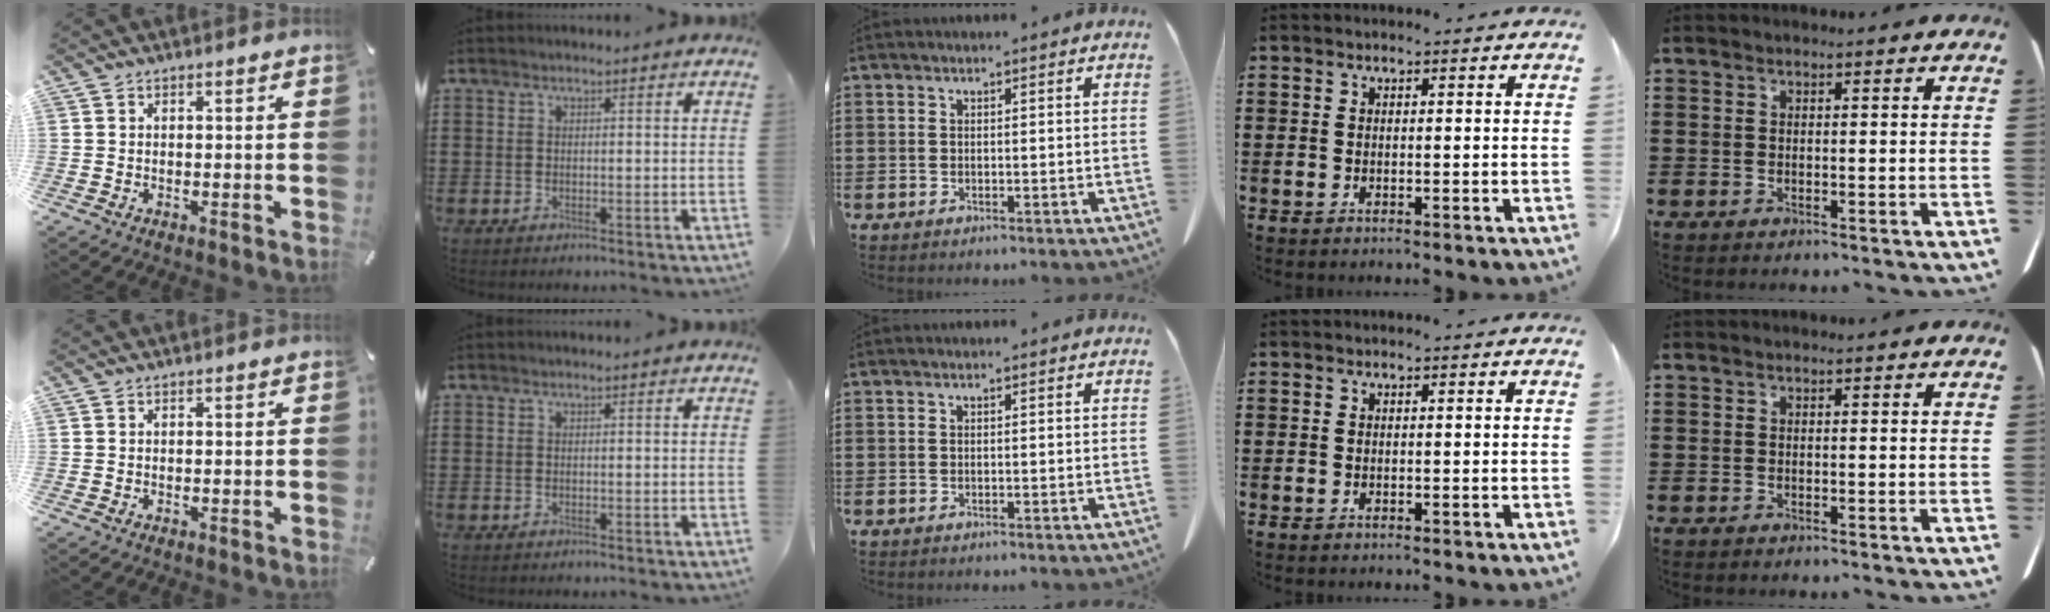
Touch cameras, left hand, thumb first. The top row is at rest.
{}